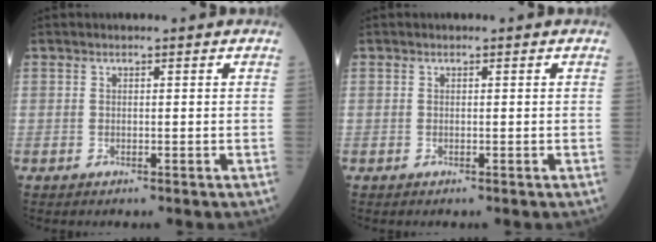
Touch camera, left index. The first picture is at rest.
{"total": 0.0}